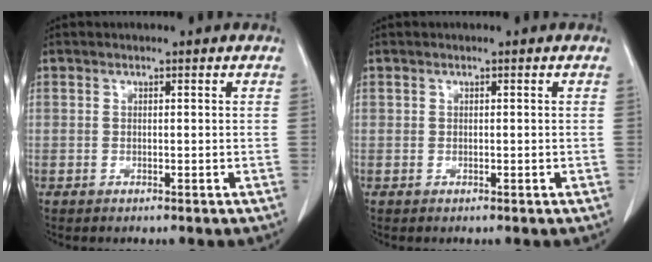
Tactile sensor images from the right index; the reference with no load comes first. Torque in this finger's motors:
{"motor_torque": [-0.12, -0.03, -0.03, -0.01]}